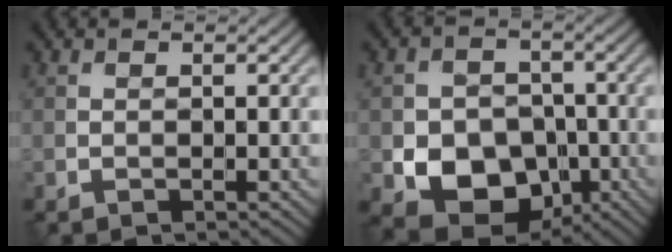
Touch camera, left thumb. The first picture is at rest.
{"total": 8.9, "force": [-3.1, 6.9, 4.7], "torque": [-0.093, -0.023, -0.059]}